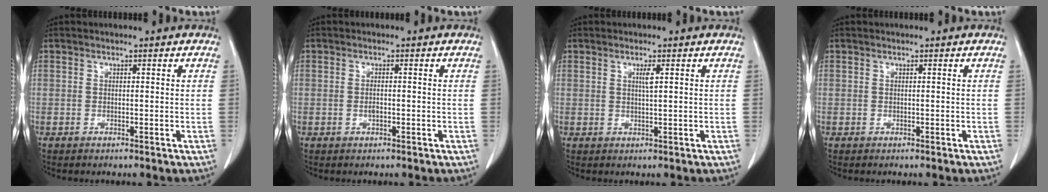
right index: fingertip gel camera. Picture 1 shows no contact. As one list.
[{"total": 1.0, "force": [-0.3, 0.3, 0.9], "torque": [-0.024, 0.001, -0.004]}, {"total": 1.4, "force": [0.5, 0.0, 1.3], "torque": [-0.026, -0.001, 0.009]}, {"total": 0.0}]